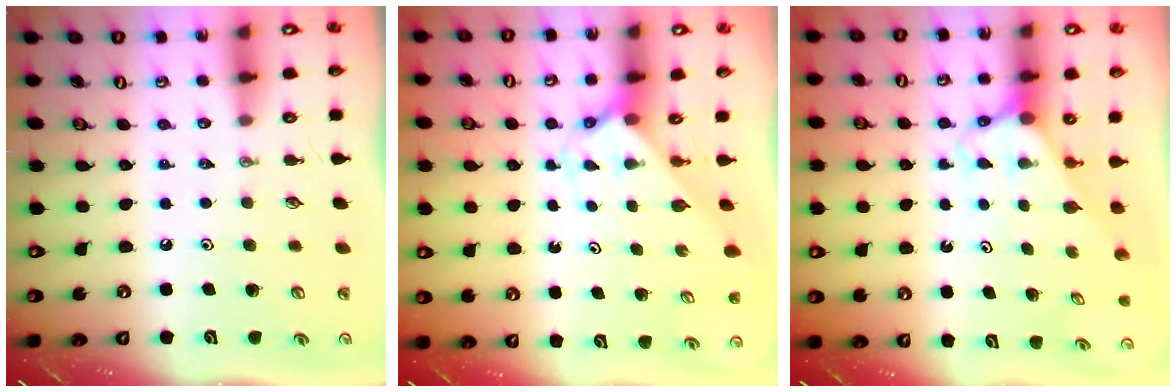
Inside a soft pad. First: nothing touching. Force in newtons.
{"total": 2.4, "press": 2.4, "slide": 0.2}
{"total": 2.6, "press": 2.6, "slide": 0.2}